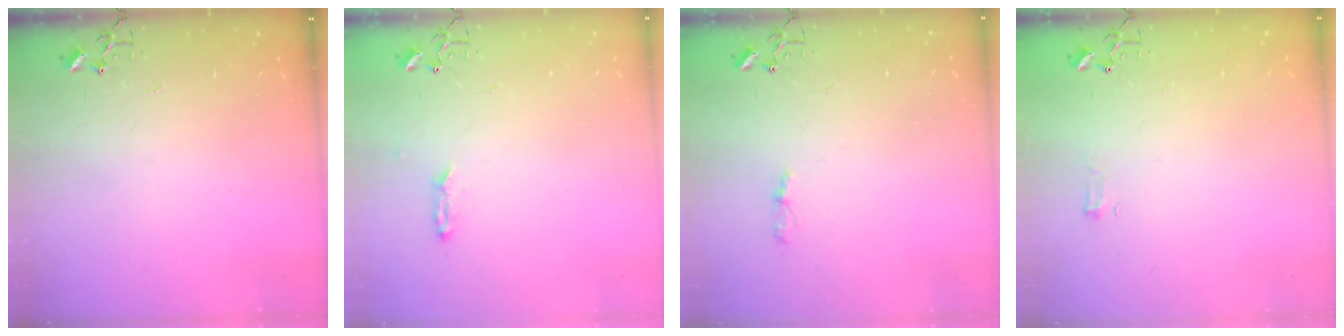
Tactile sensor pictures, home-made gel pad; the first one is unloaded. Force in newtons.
{"total": 2.3, "press": 2.2, "slide": 0.4}
{"total": 4.2, "press": 4.1, "slide": 0.5}
{"total": 4.4, "press": 4.3, "slide": 0.5}